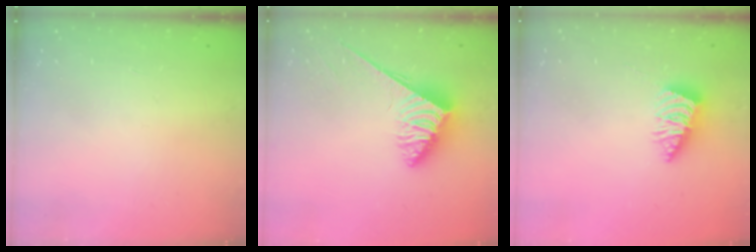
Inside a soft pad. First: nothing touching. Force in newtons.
{"total": 3.8, "press": 3.8, "slide": 0.4}
{"total": 3.9, "press": 3.9, "slide": 0.2}